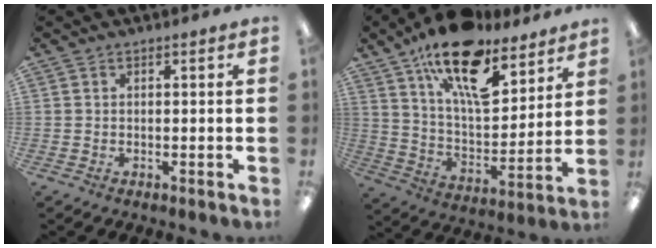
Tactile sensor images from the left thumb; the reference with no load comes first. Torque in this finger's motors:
{"motor_torque": [0.52, 0.59, 1.40, -1.37, 0.60]}